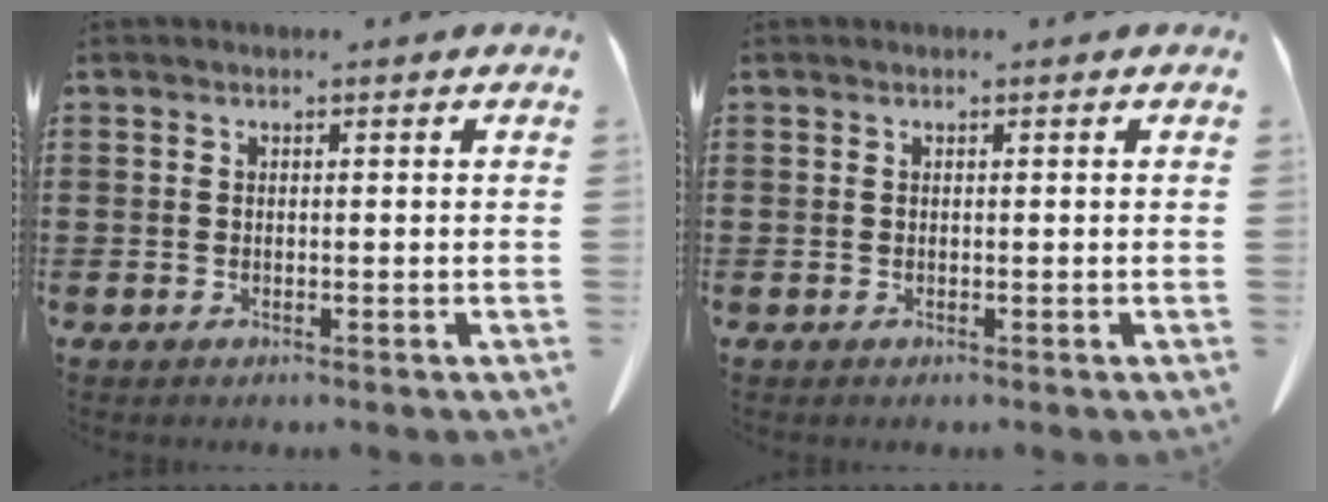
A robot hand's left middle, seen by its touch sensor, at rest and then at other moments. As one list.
[{"total": 0.0}]